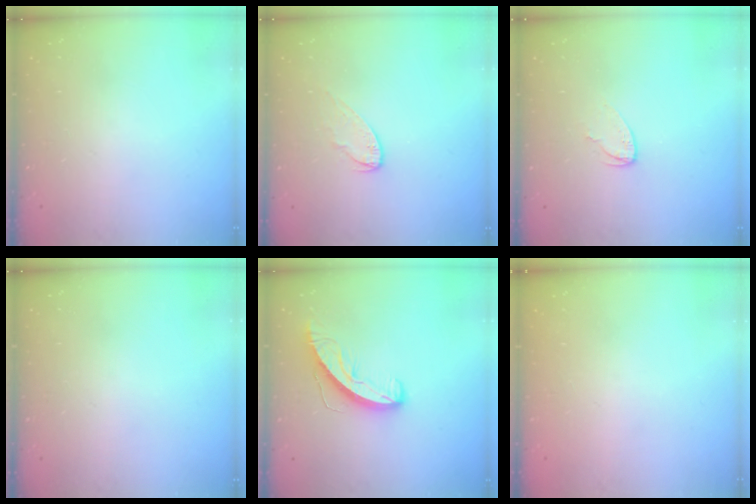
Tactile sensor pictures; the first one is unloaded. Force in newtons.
{"total": 5.5, "press": 5.5, "slide": 0.4}
{"total": 3.9, "press": 3.9, "slide": 0.4}
{"total": 0.0}
{"total": 8.9, "press": 8.9, "slide": 0.2}
{"total": 0.0}